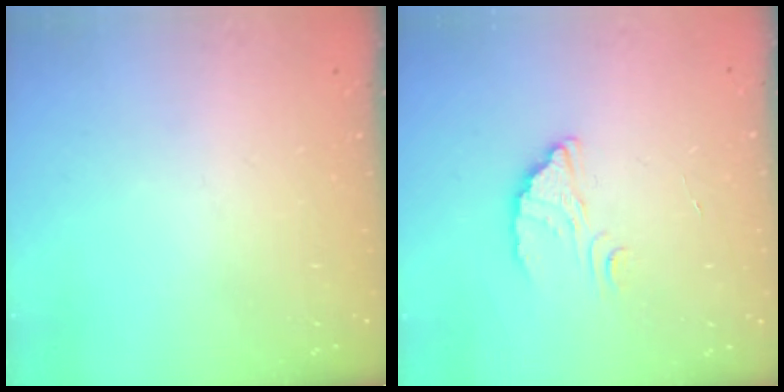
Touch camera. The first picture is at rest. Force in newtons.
{"total": 2.5, "press": 2.5, "slide": 0.1}